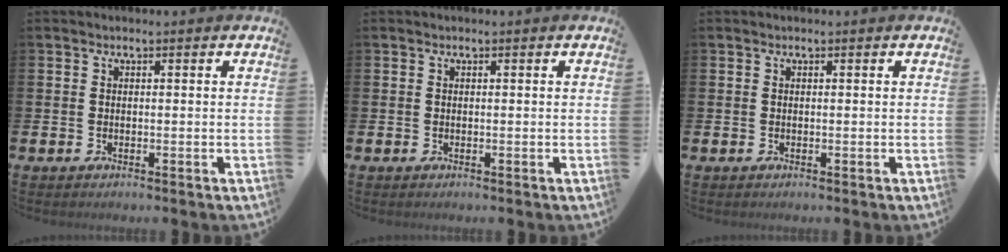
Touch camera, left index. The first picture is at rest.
{"total": 0.0}
{"total": 0.0}